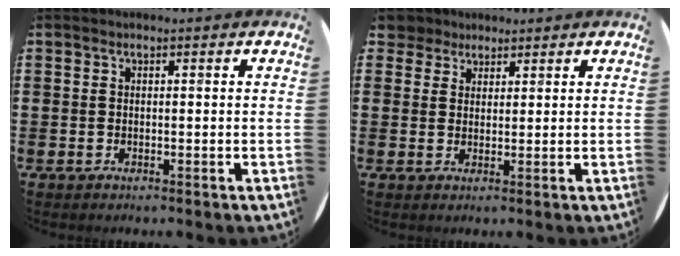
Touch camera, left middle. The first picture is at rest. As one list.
[{"total": 3.4, "force": [2.8, 1.9, 0.3], "torque": [-0.010, 0.003, 0.054]}]